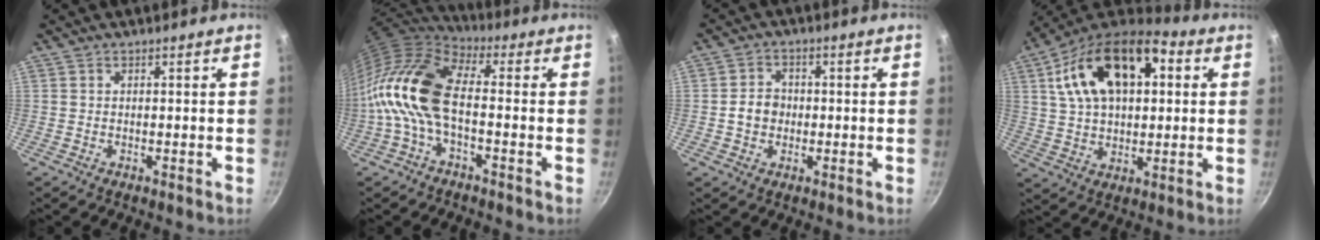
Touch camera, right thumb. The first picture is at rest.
{"total": 15.3, "force": [-2.1, 7.7, 13.0], "torque": [-0.250, 0.030, -0.059]}
{"total": 4.5, "force": [-0.6, 3.8, 2.3], "torque": [-0.017, 0.012, -0.013]}
{"total": 21.7, "force": [6.1, 12.7, 16.5], "torque": [-0.269, 0.018, 0.091]}